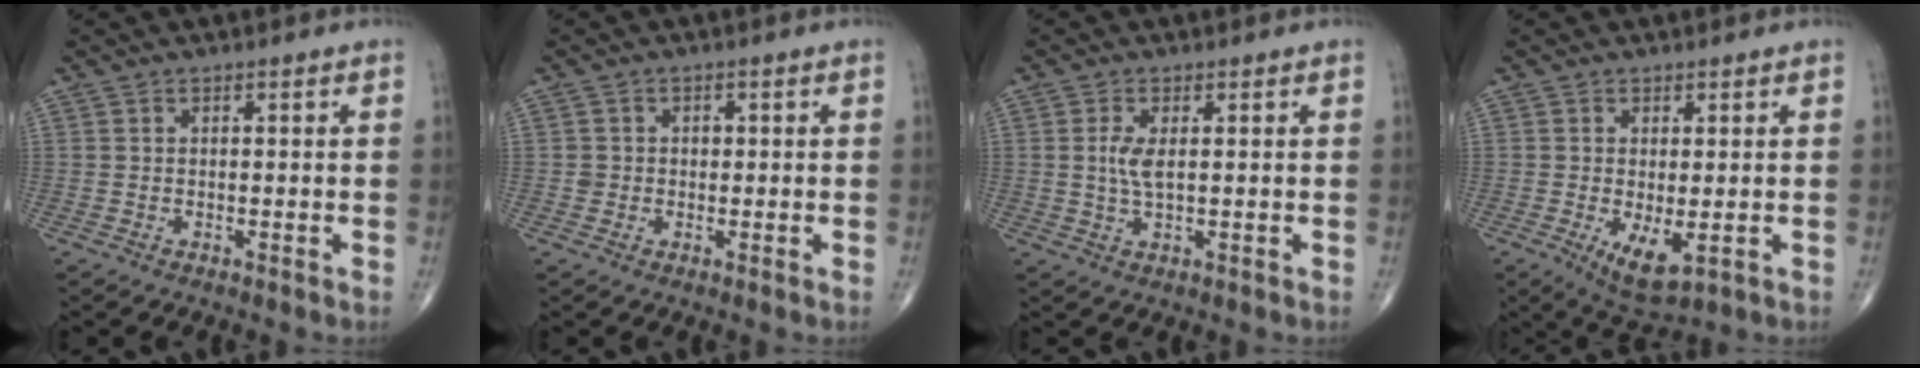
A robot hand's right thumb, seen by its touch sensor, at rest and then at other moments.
{"total": 1.8, "force": [-0.1, 1.8, 0.3], "torque": [0.009, 0.008, -0.002]}
{"total": 3.6, "force": [0.6, 1.4, 3.3], "torque": [-0.074, -0.002, 0.014]}
{"total": 6.0, "force": [-1.4, 2.5, 5.3], "torque": [-0.088, -0.017, -0.009]}